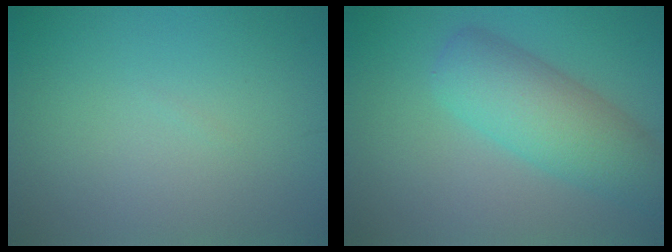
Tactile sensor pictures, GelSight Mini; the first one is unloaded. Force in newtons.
{"total": 6.6, "press": 6.5, "slide": 0.3}